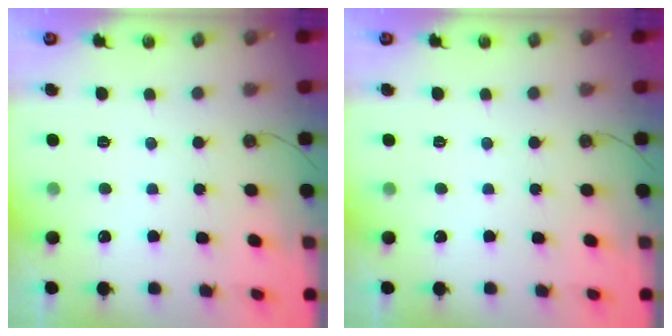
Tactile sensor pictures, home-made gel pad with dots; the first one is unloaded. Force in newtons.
{"total": 0.0}